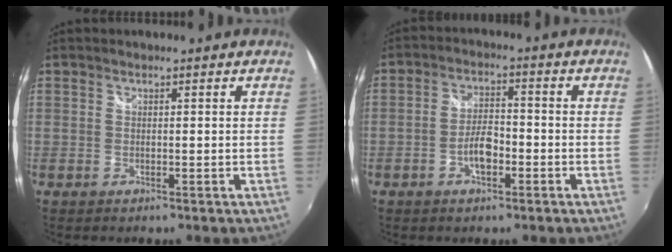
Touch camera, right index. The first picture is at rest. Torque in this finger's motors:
{"motor_torque": [1.22, 0.17, 0.15, 0.04]}